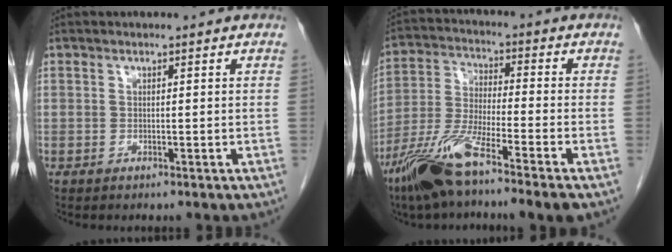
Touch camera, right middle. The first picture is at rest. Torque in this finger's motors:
{"motor_torque": [1.09, -1.04, 0.21, 0.11]}